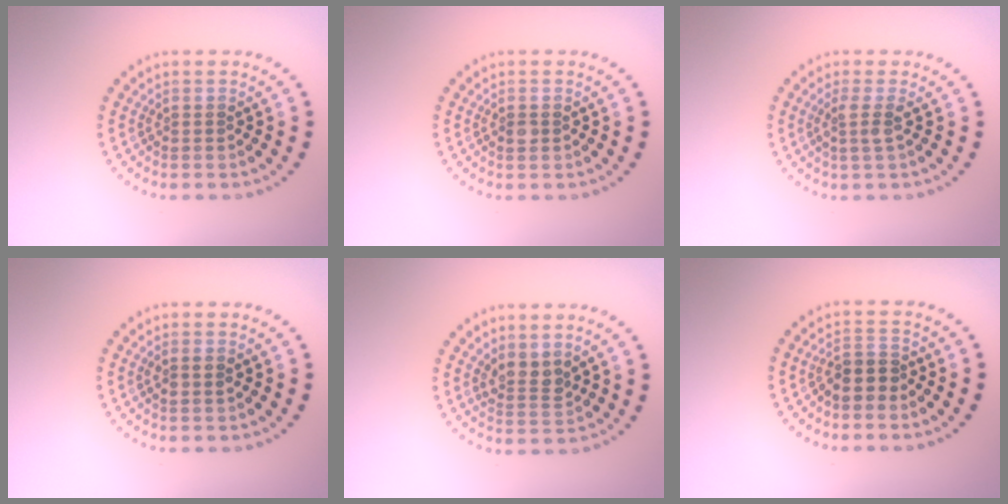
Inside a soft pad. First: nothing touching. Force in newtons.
{"total": 0.8, "press": 0.8, "slide": 0.1}
{"total": 1.8, "press": 1.3, "slide": 1.2}
{"total": 1.1, "press": 1.0, "slide": 0.4}
{"total": 2.3, "press": 1.9, "slide": 1.3}
{"total": 2.6, "press": 2.3, "slide": 1.2}